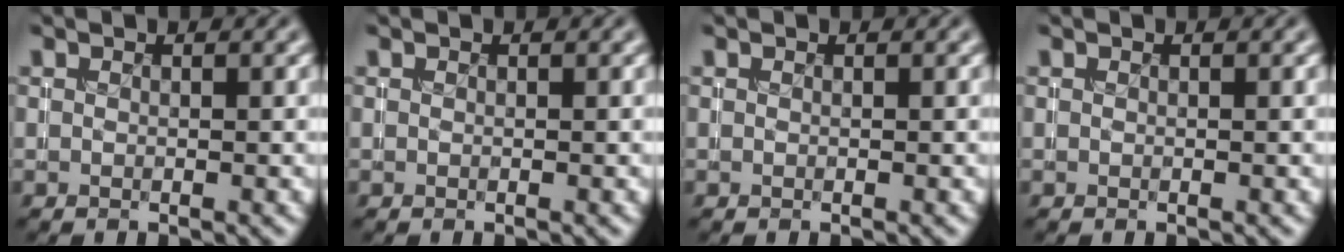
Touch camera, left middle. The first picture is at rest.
{"total": 0.0}
{"total": 0.0}
{"total": 0.0}